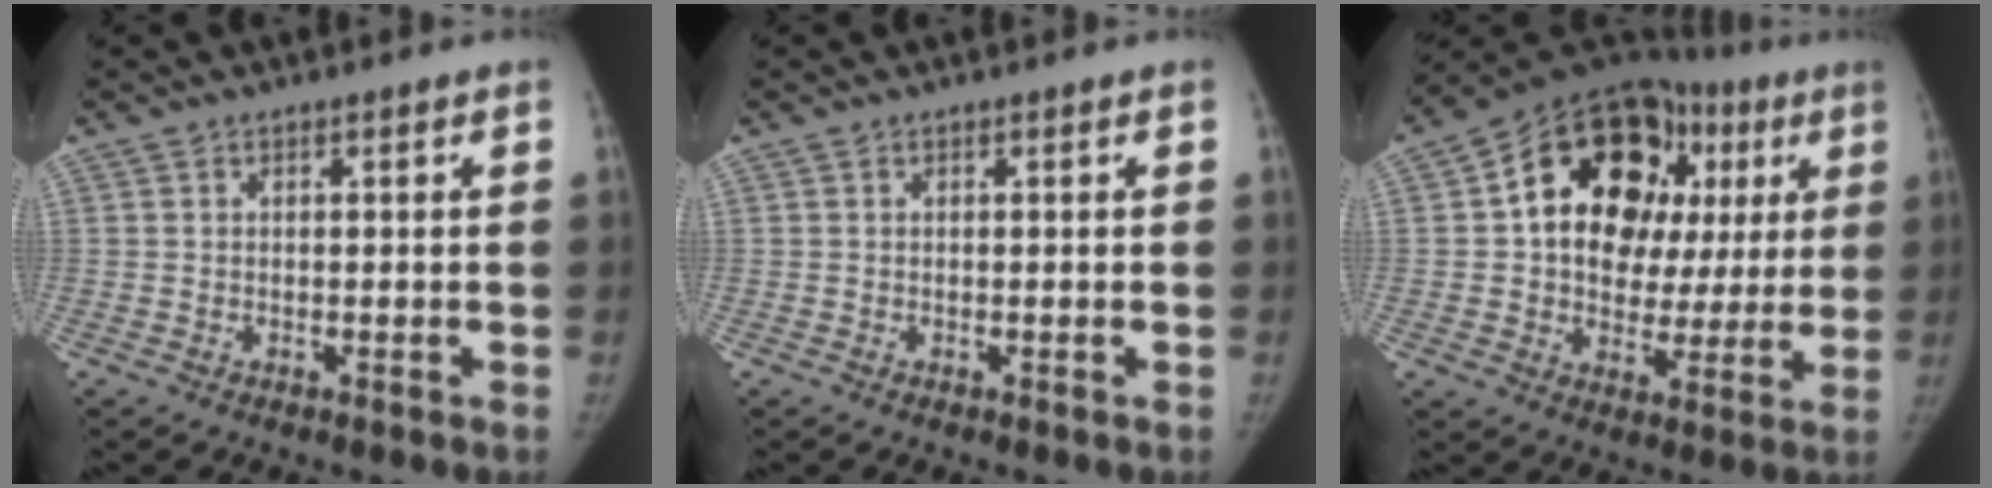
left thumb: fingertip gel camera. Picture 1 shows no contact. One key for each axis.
{"total": 0.0}
{"total": 23.8, "fx": 5.9, "fy": 16.8, "fz": 15.7, "tx": -0.171, "ty": 0.036, "tz": 0.090}